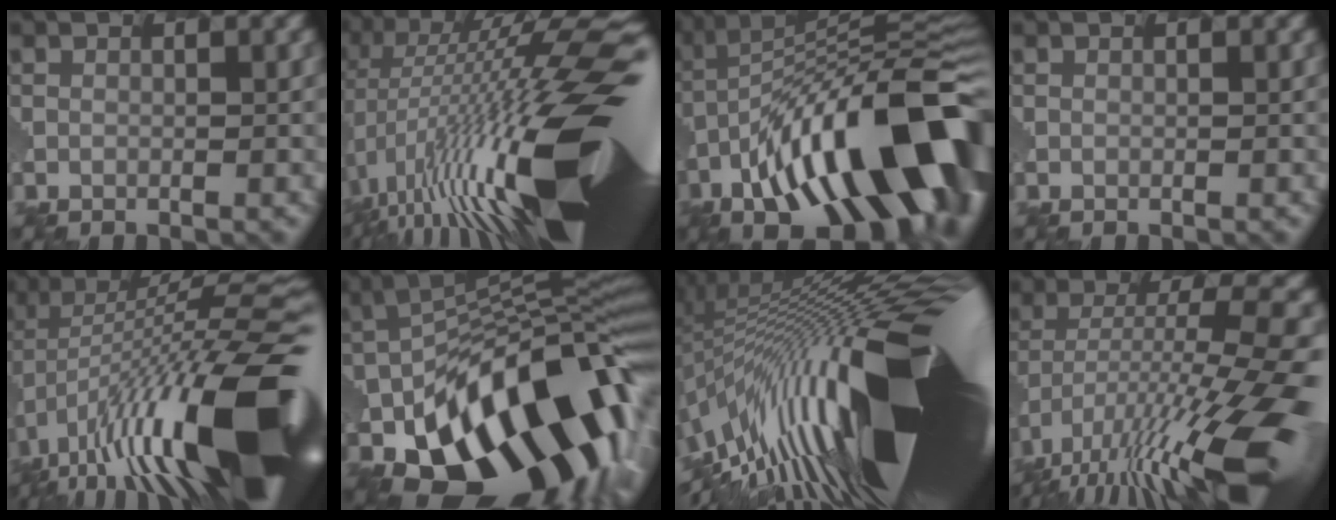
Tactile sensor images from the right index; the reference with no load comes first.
{"total": 18.2, "force": [-0.2, 5.1, 17.5], "torque": [-0.285, 0.013, -0.005]}
{"total": 17.0, "force": [-6.1, 6.9, 14.3], "torque": [-0.221, 0.027, -0.101]}
{"total": 0.0}
{"total": 18.4, "force": [-4.5, 6.7, 16.5], "torque": [-0.259, 0.000, -0.076]}
{"total": 17.9, "force": [-7.7, 9.7, 12.8], "torque": [-0.211, -0.010, -0.120]}
{"total": 19.6, "force": [-3.3, 6.0, 18.4], "torque": [-0.289, -0.015, -0.065]}
{"total": 14.0, "force": [-6.4, 3.2, 12.0], "torque": [-0.235, 0.011, -0.102]}